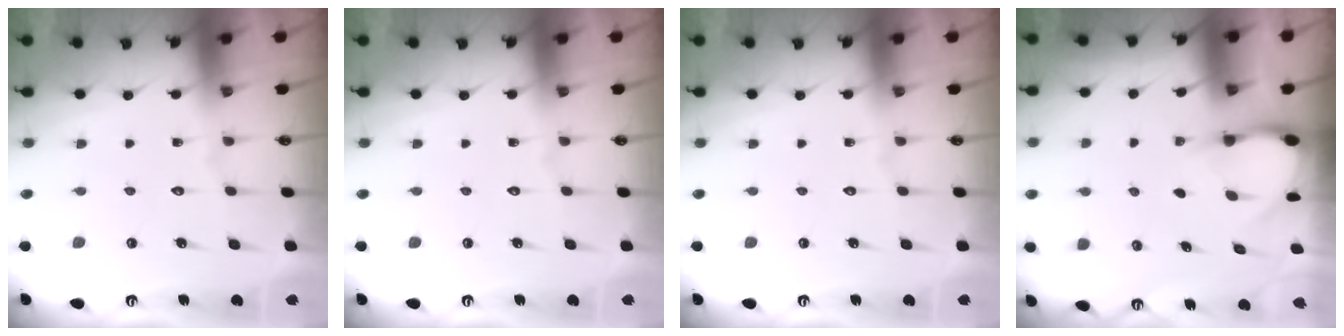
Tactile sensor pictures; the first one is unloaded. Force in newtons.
{"total": 0.0}
{"total": 0.0}
{"total": 3.0, "press": 3.0, "slide": 0.3}